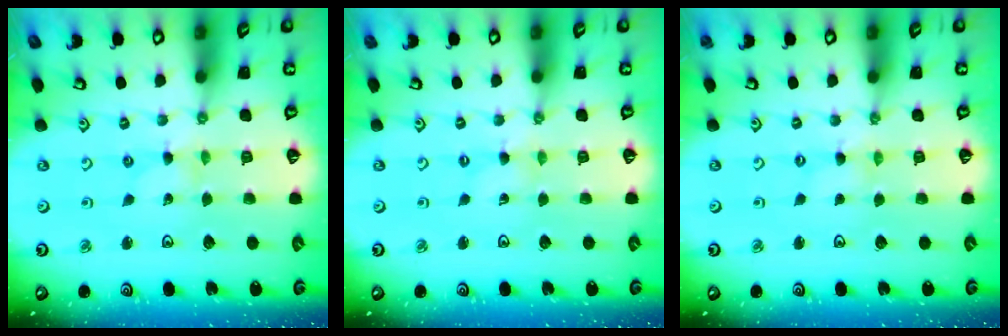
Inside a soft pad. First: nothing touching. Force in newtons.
{"total": 0.0}
{"total": 0.0}